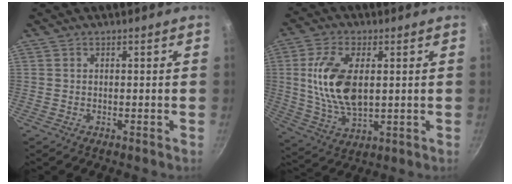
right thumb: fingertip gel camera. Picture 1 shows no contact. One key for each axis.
{"total": 14.1, "fx": 1.8, "fy": 7.3, "fz": 11.9, "tx": -0.235, "ty": -0.009, "tz": 0.042}